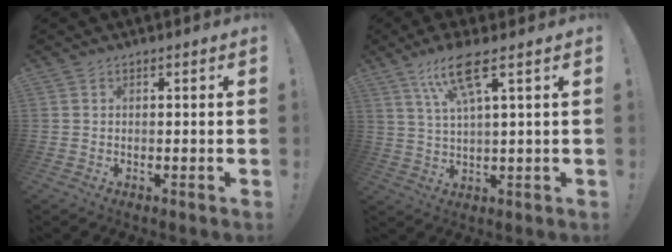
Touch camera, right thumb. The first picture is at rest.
{"total": 9.9, "force": [5.0, 1.6, 8.4], "torque": [-0.158, -0.006, 0.085]}